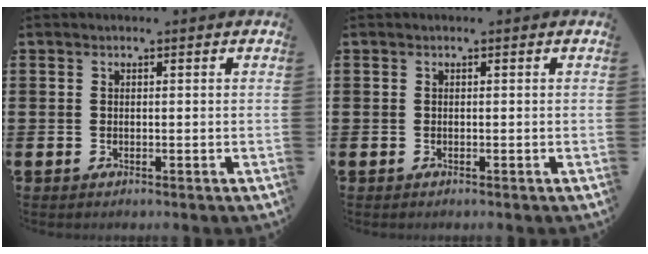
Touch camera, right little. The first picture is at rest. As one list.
[{"total": 0.0}]